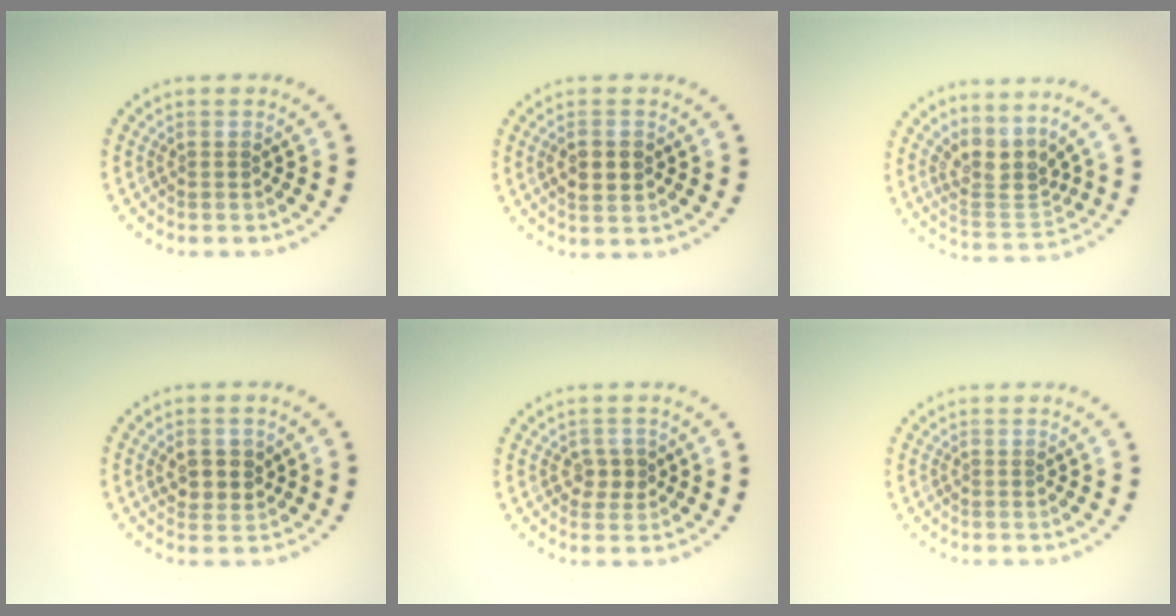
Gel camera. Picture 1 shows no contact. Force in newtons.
{"total": 2.5, "press": 2.5, "slide": 0.2}
{"total": 3.3, "press": 2.5, "slide": 2.1}
{"total": 2.8, "press": 2.7, "slide": 0.7}
{"total": 1.9, "press": 1.8, "slide": 0.5}
{"total": 0.0}